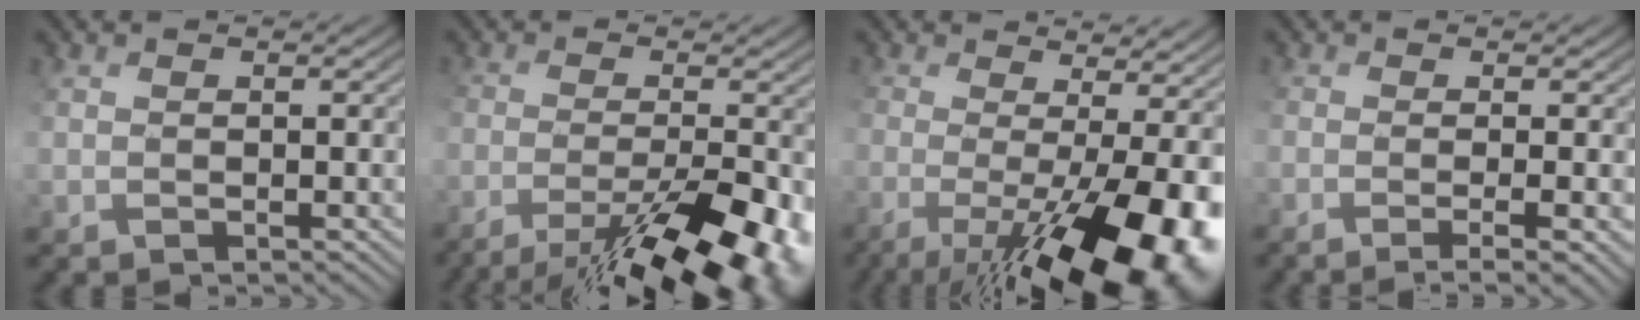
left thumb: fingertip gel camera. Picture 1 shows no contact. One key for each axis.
{"total": 12.7, "fx": -8.4, "fy": 3.3, "fz": 8.9, "tx": -0.149, "ty": -0.022, "tz": -0.117}
{"total": 17.1, "fx": -5.5, "fy": 5.8, "fz": 15.2, "tx": -0.223, "ty": -0.023, "tz": -0.070}
{"total": 4.9, "fx": -1.7, "fy": 1.1, "fz": 4.5, "tx": -0.070, "ty": -0.008, "tz": -0.034}